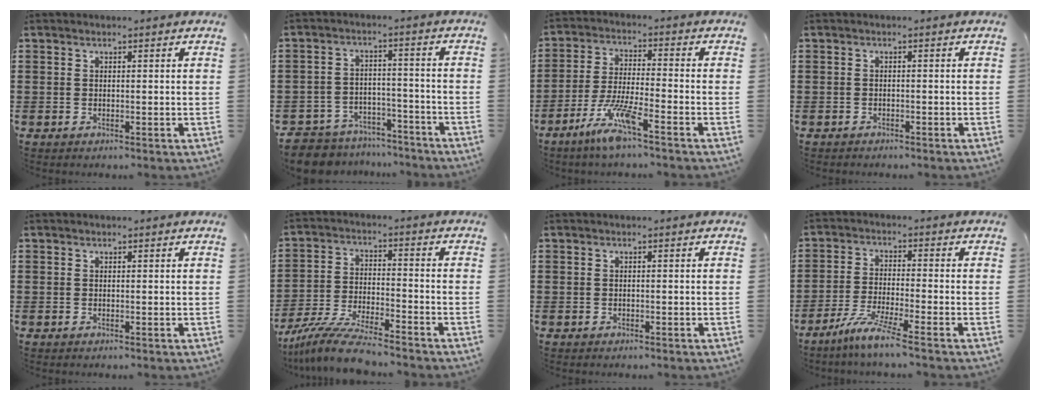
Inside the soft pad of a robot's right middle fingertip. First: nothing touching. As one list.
[{"total": 6.5, "force": [-6.3, 1.5, 0.4], "torque": [-0.022, 0.015, -0.132]}, {"total": 7.7, "force": [-5.2, 0.6, 5.6], "torque": [-0.122, -0.012, -0.101]}, {"total": 0.7, "force": [-0.6, 0.3, -0.1], "torque": [0.001, 0.004, -0.014]}, {"total": 0.0}, {"total": 8.7, "force": [-7.7, 0.6, 3.9], "torque": [-0.084, 0.002, -0.152]}, {"total": 0.0}, {"total": 5.7, "force": [-4.3, -0.3, 3.7], "torque": [-0.079, -0.017, -0.083]}]